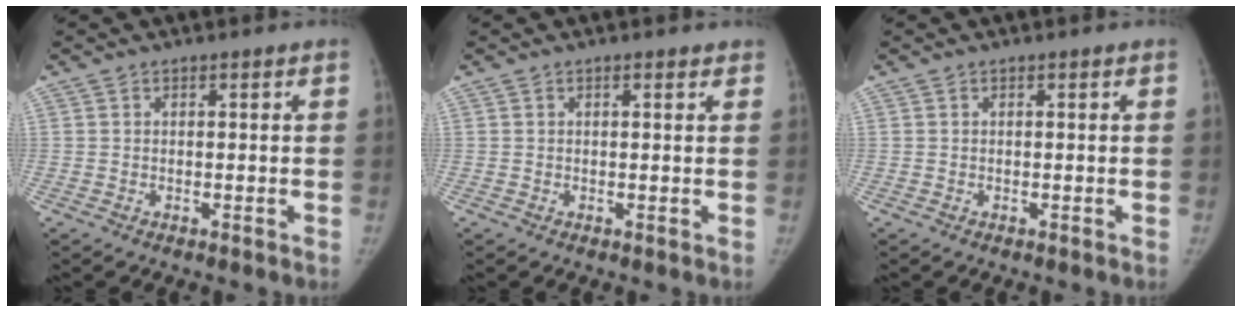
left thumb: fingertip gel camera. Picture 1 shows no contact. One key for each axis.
{"total": 1.3, "fx": 0.9, "fy": 0.5, "fz": 0.8, "tx": -0.008, "ty": -0.002, "tz": 0.009}
{"total": 0.0}